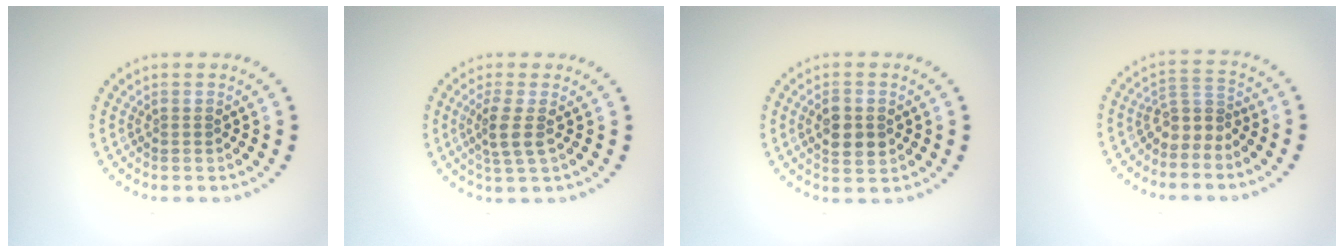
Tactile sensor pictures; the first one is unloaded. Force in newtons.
{"total": 2.4, "press": 1.9, "slide": 1.5}
{"total": 3.2, "press": 3.2, "slide": 0.1}
{"total": 2.5, "press": 1.7, "slide": 1.9}